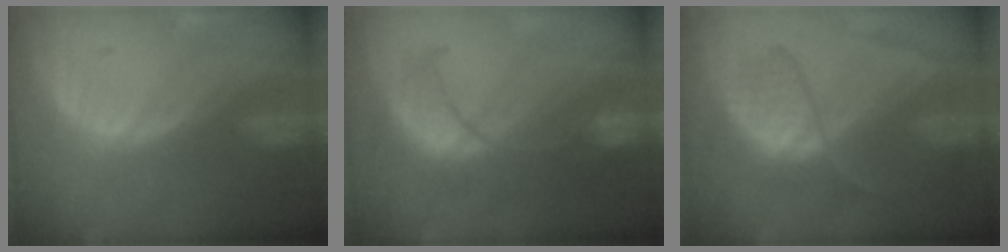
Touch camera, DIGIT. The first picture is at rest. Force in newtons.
{"total": 8.3, "press": 8.3, "slide": 0.8}
{"total": 6.3, "press": 6.3, "slide": 0.7}